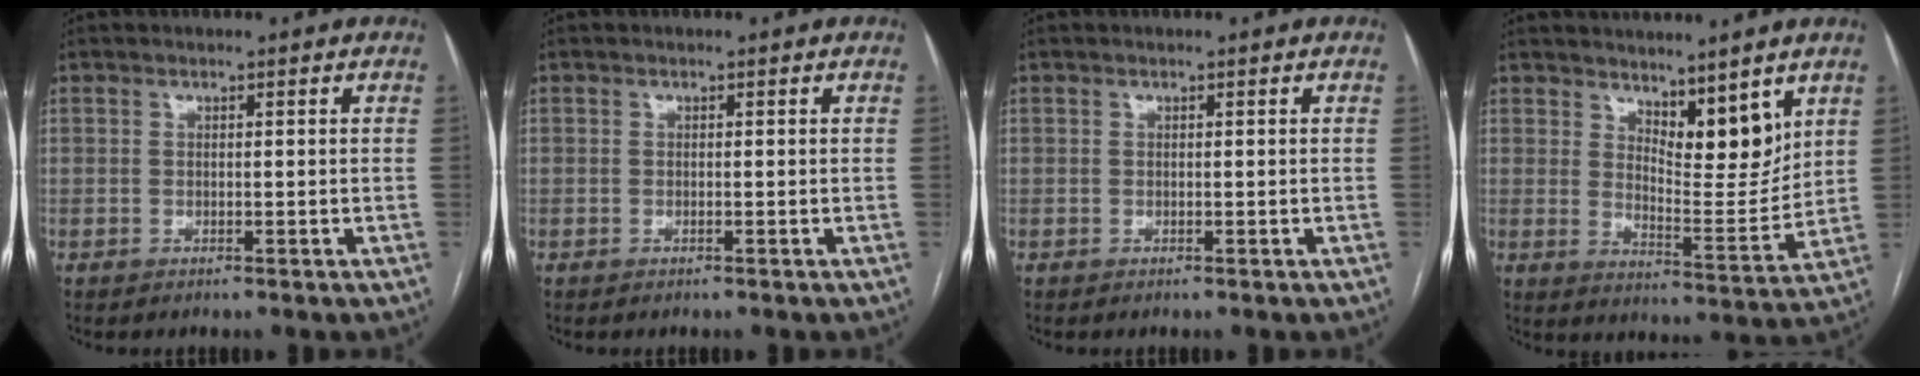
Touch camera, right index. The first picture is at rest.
{"total": 0.0}
{"total": 0.0}
{"total": 9.1, "force": [6.3, 2.8, 6.0], "torque": [-0.096, -0.012, 0.114]}